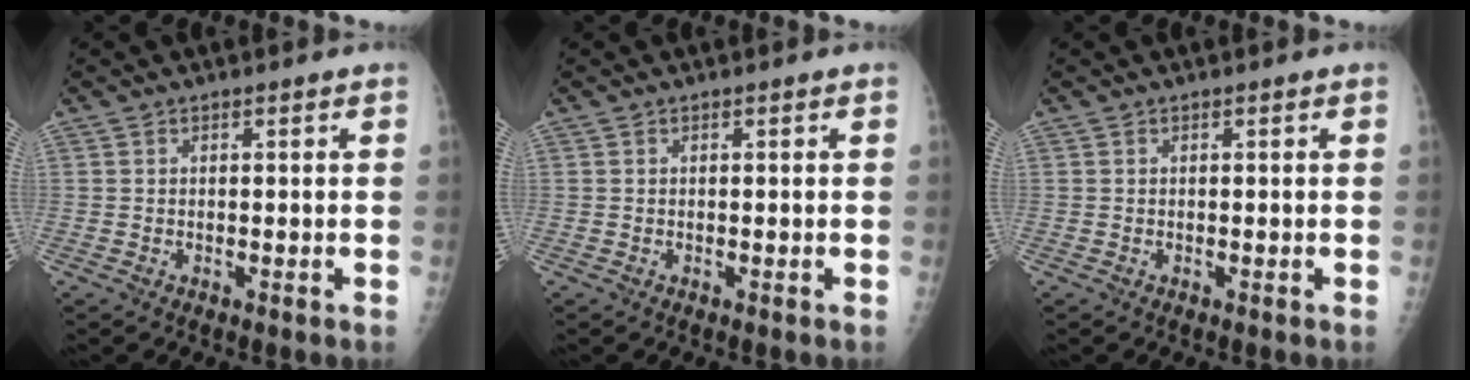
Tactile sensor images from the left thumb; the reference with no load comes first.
{"total": 0.0}
{"total": 0.0}